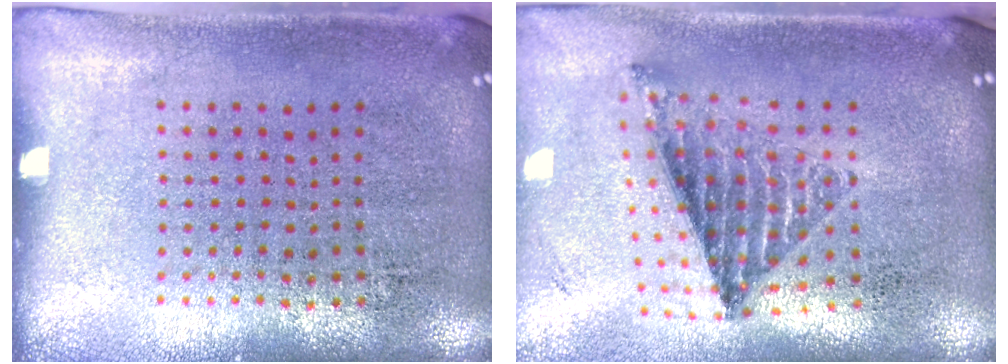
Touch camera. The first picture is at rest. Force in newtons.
{"total": 1.0, "press": 0.9, "slide": 0.4}